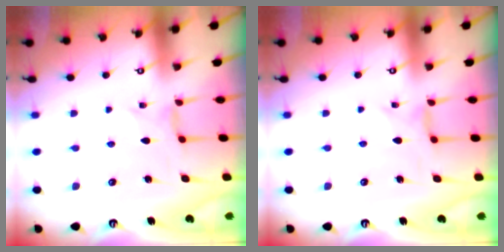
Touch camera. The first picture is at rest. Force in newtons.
{"total": 1.1, "press": 1.0, "slide": 0.3}